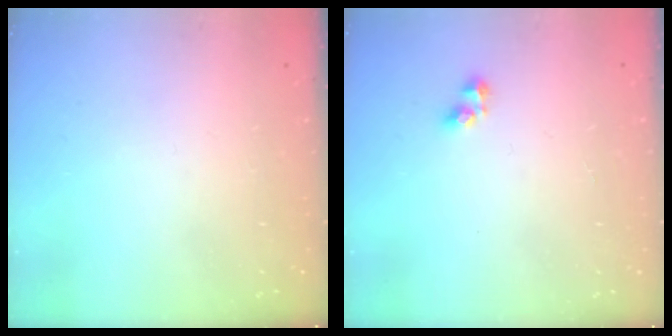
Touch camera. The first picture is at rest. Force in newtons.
{"total": 3.6, "press": 3.6, "slide": 0.4}